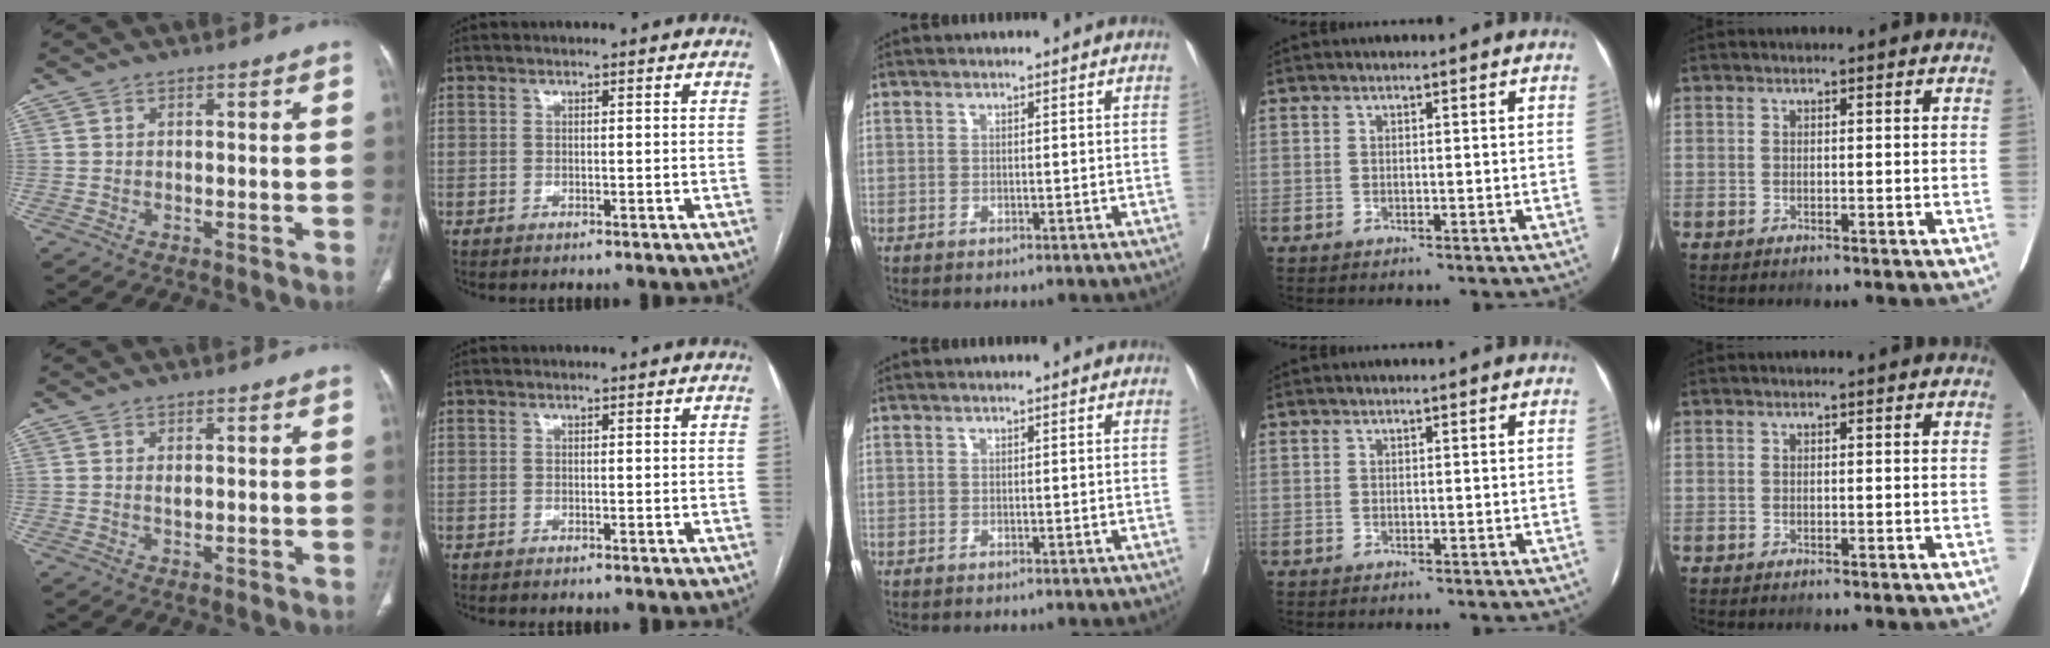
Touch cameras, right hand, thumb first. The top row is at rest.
{"thumb": {"total": 1.1, "force": [0.3, 0.5, 0.9], "torque": [-0.017, -0.004, 0.007]}}